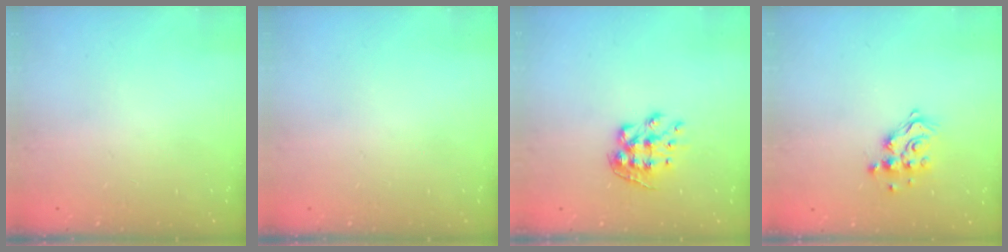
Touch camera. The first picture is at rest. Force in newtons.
{"total": 0.0}
{"total": 8.4, "press": 8.3, "slide": 0.4}
{"total": 11.2, "press": 11.2, "slide": 0.7}